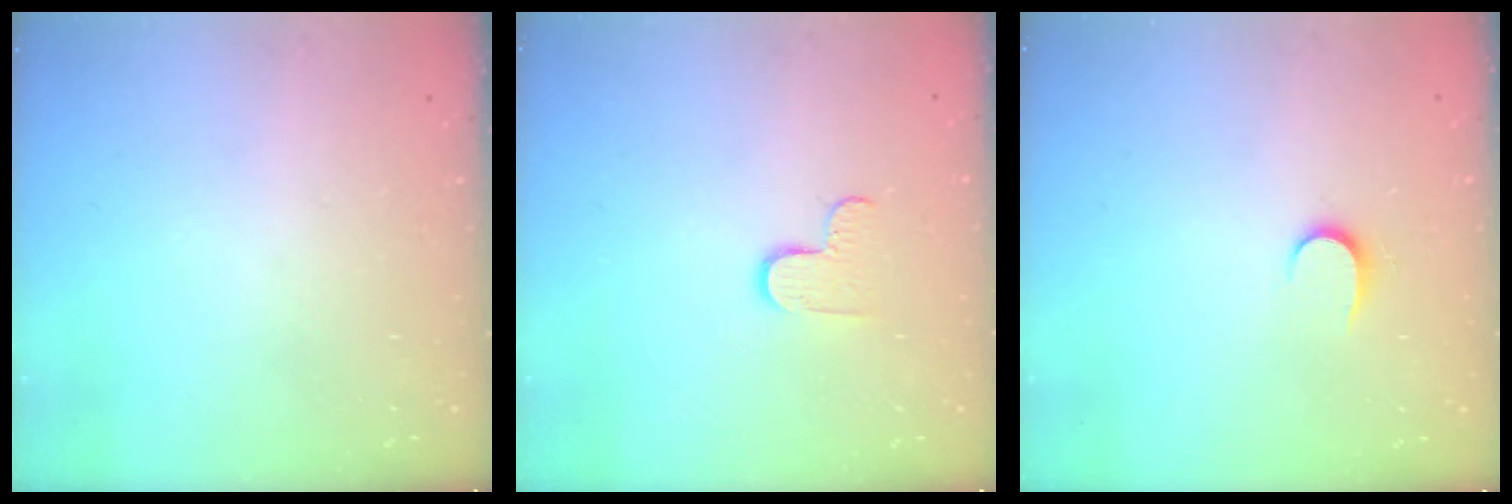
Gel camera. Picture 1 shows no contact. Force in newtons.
{"total": 4.8, "press": 4.8, "slide": 0.4}
{"total": 5.2, "press": 5.2, "slide": 0.5}